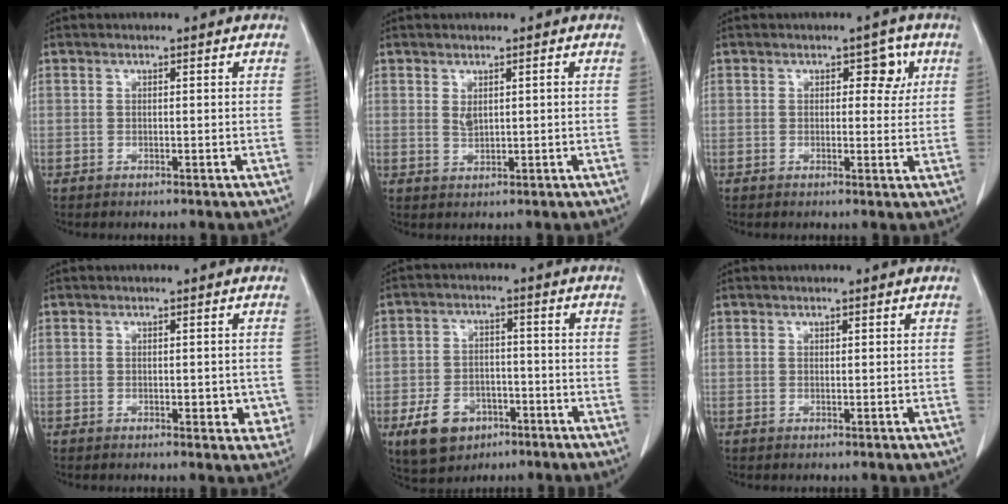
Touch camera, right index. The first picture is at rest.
{"total": 1.7, "force": [0.5, 0.7, 1.4], "torque": [-0.027, -0.001, 0.015]}
{"total": 3.6, "force": [1.3, 2.2, 2.5], "torque": [-0.021, 0.009, 0.015]}
{"total": 3.7, "force": [-0.9, 2.0, 3.0], "torque": [-0.019, -0.001, -0.008]}
{"total": 8.0, "force": [-4.0, 5.7, 3.9], "torque": [-0.080, 0.006, -0.059]}
{"total": 0.0}